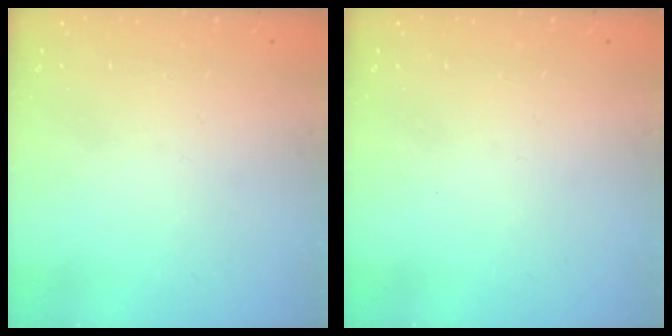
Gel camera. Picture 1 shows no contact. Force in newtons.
{"total": 0.0}